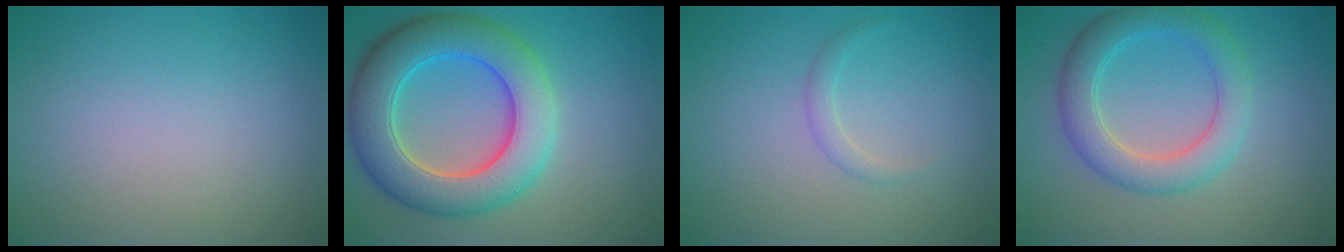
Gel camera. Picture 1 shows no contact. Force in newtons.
{"total": 9.0, "press": 9.0, "slide": 0.5}
{"total": 1.0, "press": 1.0, "slide": 0.1}
{"total": 4.7, "press": 4.7, "slide": 0.1}